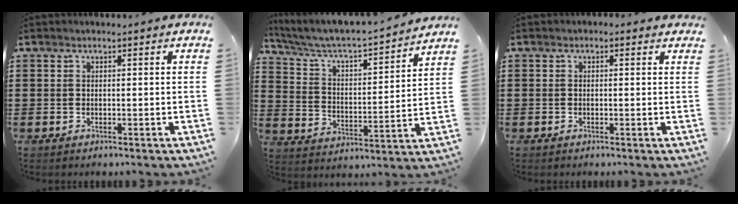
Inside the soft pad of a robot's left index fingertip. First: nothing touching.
{"total": 4.3, "force": [3.9, 0.5, 1.8], "torque": [-0.057, -0.038, 0.054]}
{"total": 0.6, "force": [0.0, 0.6, 0.3], "torque": [-0.008, 0.006, -0.001]}